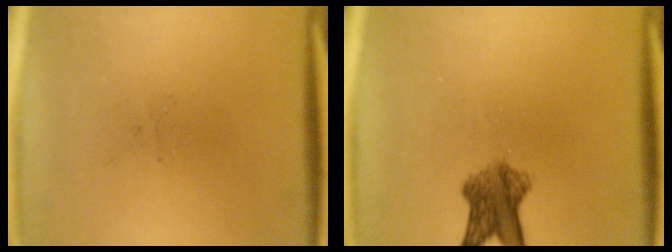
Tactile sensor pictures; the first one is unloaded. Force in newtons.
{"total": 5.5}